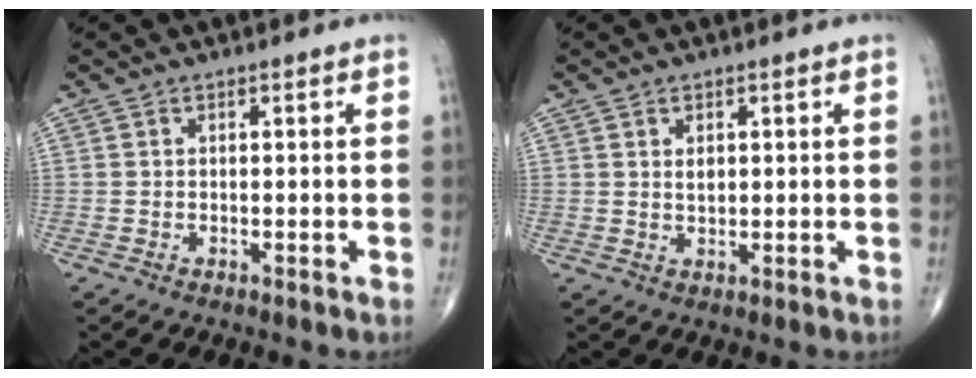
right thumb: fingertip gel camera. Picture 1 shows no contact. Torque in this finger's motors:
{"motor_torque": [-0.52, 0.29, 0.17, 0.42, -0.02]}